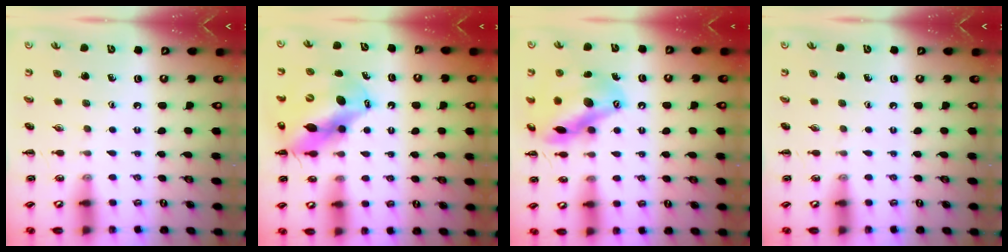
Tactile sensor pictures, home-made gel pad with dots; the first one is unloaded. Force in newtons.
{"total": 14.4, "press": 13.8, "slide": 4.2}
{"total": 17.2, "press": 17.0, "slide": 2.3}
{"total": 0.0}